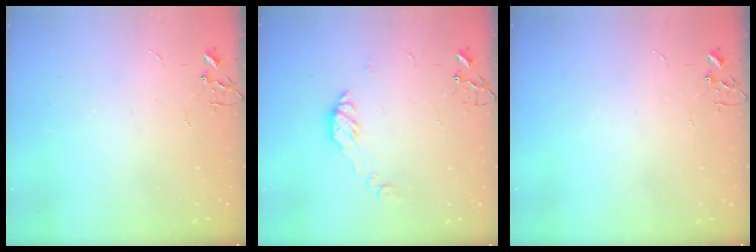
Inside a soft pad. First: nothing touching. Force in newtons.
{"total": 7.6, "press": 7.6, "slide": 0.4}
{"total": 0.0}